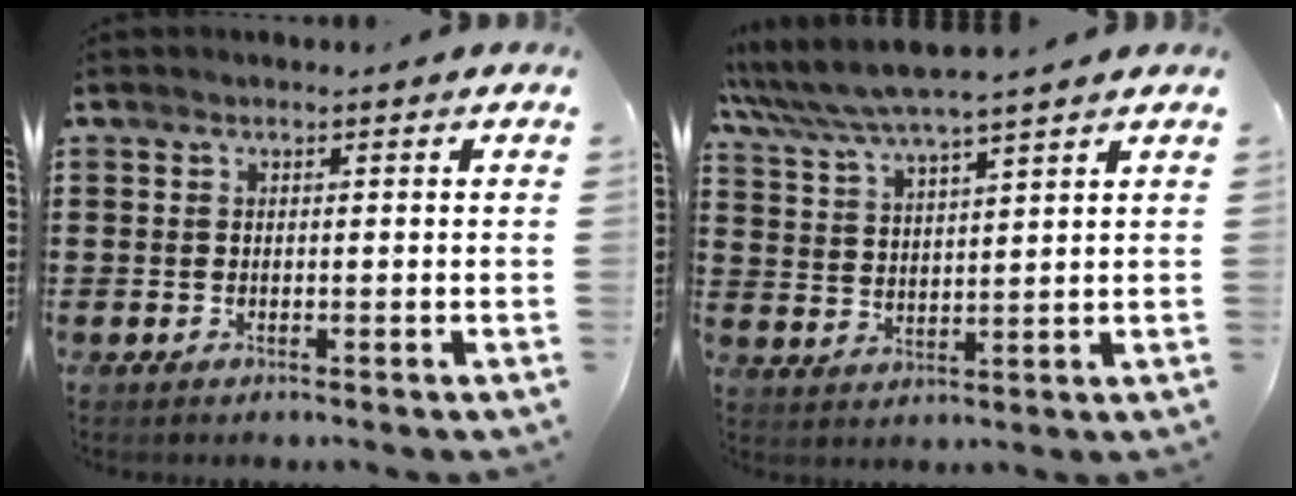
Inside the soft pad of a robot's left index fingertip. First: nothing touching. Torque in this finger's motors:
{"motor_torque": [2.02, -0.11, 0.25, 0.05]}